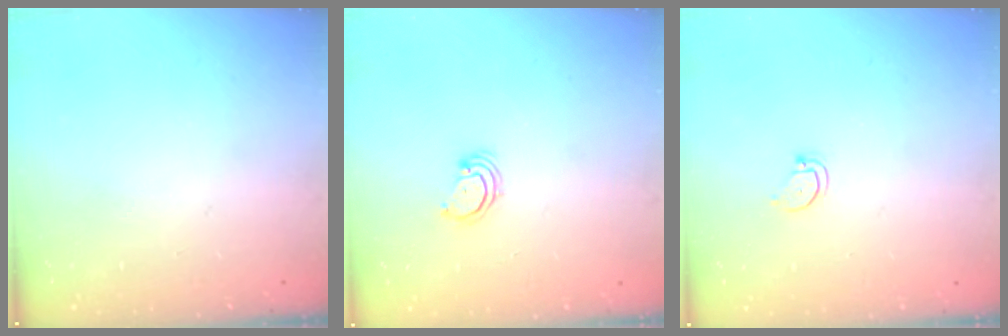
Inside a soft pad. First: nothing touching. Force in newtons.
{"total": 2.3, "press": 2.3, "slide": 0.2}
{"total": 2.4, "press": 2.4, "slide": 0.2}